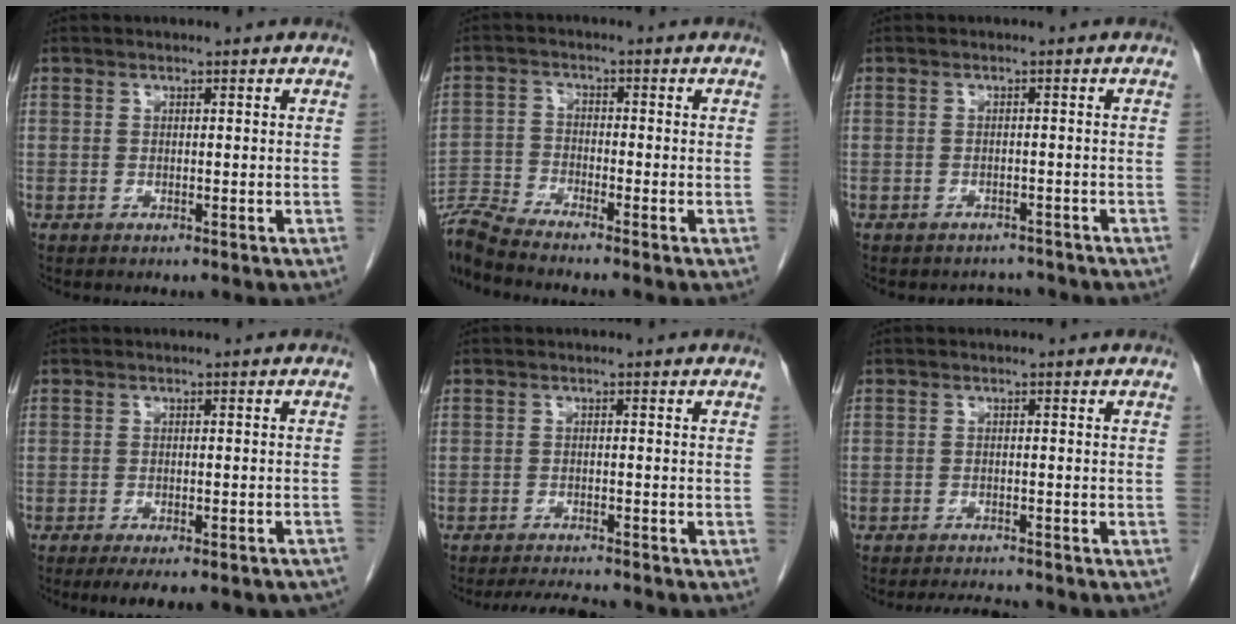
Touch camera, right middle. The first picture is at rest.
{"total": 7.4, "force": [-7.0, -1.3, 1.8], "torque": [-0.039, -0.010, -0.137]}
{"total": 3.2, "force": [-2.9, 1.3, -0.2], "torque": [0.000, 0.005, -0.040]}
{"total": 12.2, "force": [-10.1, 3.3, 5.9], "torque": [-0.066, 0.001, -0.116]}
{"total": 4.9, "force": [-4.7, 0.1, 1.5], "torque": [-0.028, -0.016, -0.074]}
{"total": 4.0, "force": [-3.9, 0.3, 1.0], "torque": [-0.019, -0.013, -0.059]}